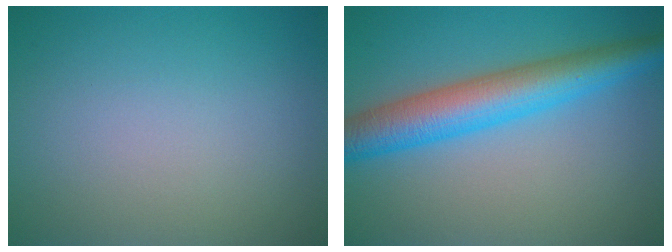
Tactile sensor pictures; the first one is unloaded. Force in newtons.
{"total": 7.0, "press": 6.9, "slide": 0.1}